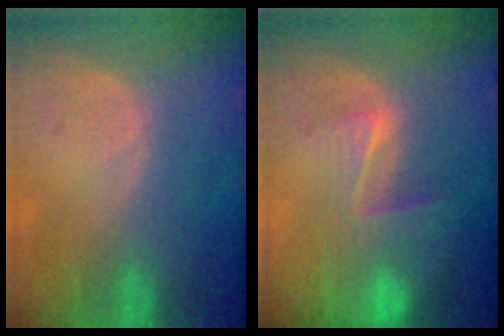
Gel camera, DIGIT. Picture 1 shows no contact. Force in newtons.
{"total": 8.5, "press": 7.1, "slide": 4.6}